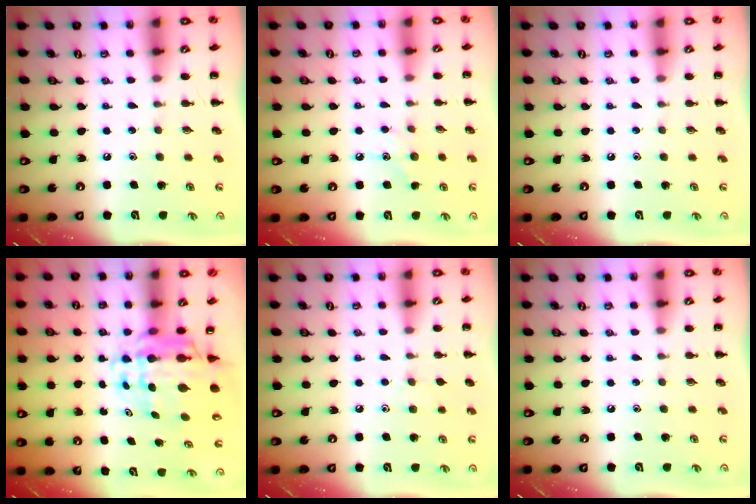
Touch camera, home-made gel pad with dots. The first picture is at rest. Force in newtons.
{"total": 5.0, "press": 4.8, "slide": 1.5}
{"total": 0.0}
{"total": 9.2, "press": 8.8, "slide": 2.8}
{"total": 4.6, "press": 4.3, "slide": 1.5}
{"total": 0.0}